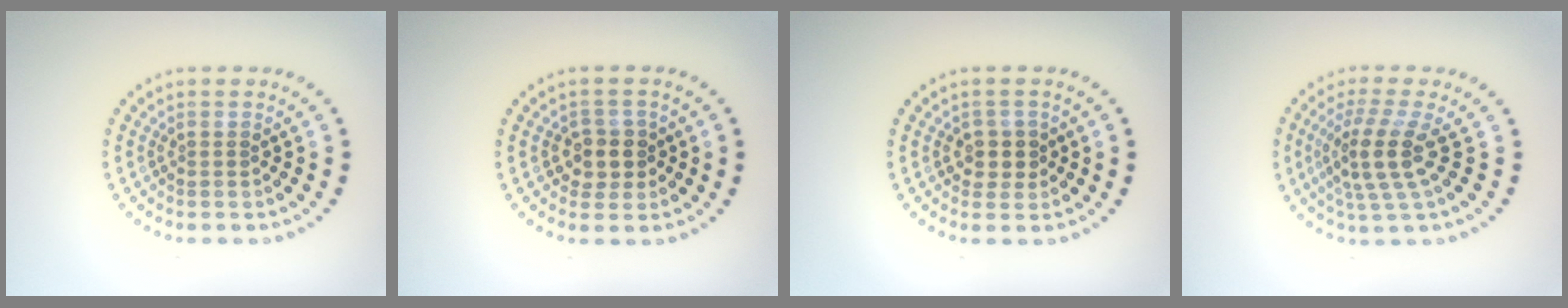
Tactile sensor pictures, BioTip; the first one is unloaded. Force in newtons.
{"total": 2.5, "press": 2.3, "slide": 0.9}
{"total": 2.1, "press": 1.9, "slide": 0.9}
{"total": 4.1, "press": 3.2, "slide": 2.6}